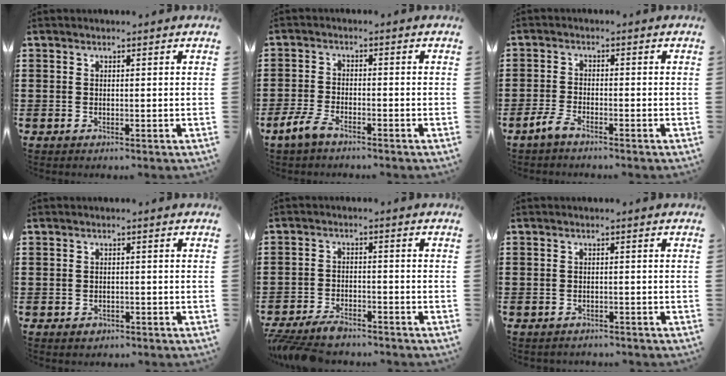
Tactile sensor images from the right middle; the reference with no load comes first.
{"total": 4.0, "force": [-3.1, 1.2, 2.3], "torque": [-0.068, -0.005, -0.066]}
{"total": 3.0, "force": [-2.4, 0.5, 1.7], "torque": [-0.051, -0.004, -0.051]}
{"total": 0.9, "force": [-0.7, 0.5, 0.3], "torque": [-0.009, -0.003, -0.015]}
{"total": 4.3, "force": [-3.9, 0.9, 1.5], "torque": [-0.039, -0.001, -0.082]}
{"total": 1.1, "force": [-1.1, 0.2, 0.1], "torque": [-0.007, -0.001, -0.022]}